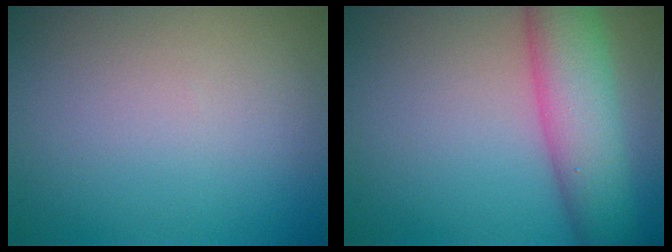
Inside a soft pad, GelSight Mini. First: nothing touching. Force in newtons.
{"total": 7.3, "press": 7.3, "slide": 0.2}